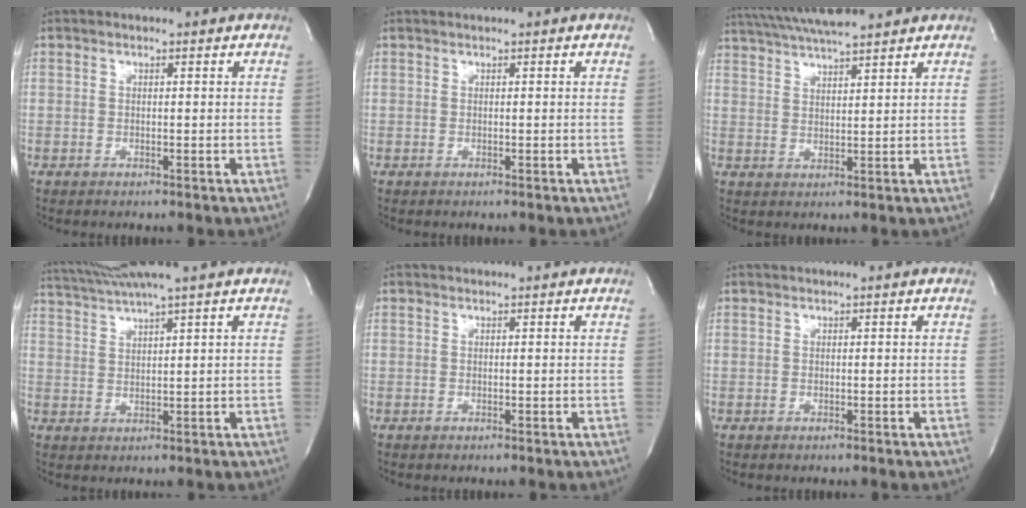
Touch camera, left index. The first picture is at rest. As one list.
[{"total": 0.8, "force": [0.8, -0.1, 0.2], "torque": [-0.003, 0.014, 0.017]}, {"total": 10.9, "force": [9.8, 0.4, 4.9], "torque": [-0.095, 0.019, 0.156]}, {"total": 6.5, "force": [5.5, -2.3, 2.5], "torque": [-0.056, 0.004, 0.106]}, {"total": 1.1, "force": [1.1, 0.0, 0.1], "torque": [-0.004, 0.015, 0.020]}, {"total": 0.9, "force": [0.8, -0.2, 0.4], "torque": [-0.005, 0.014, 0.019]}]